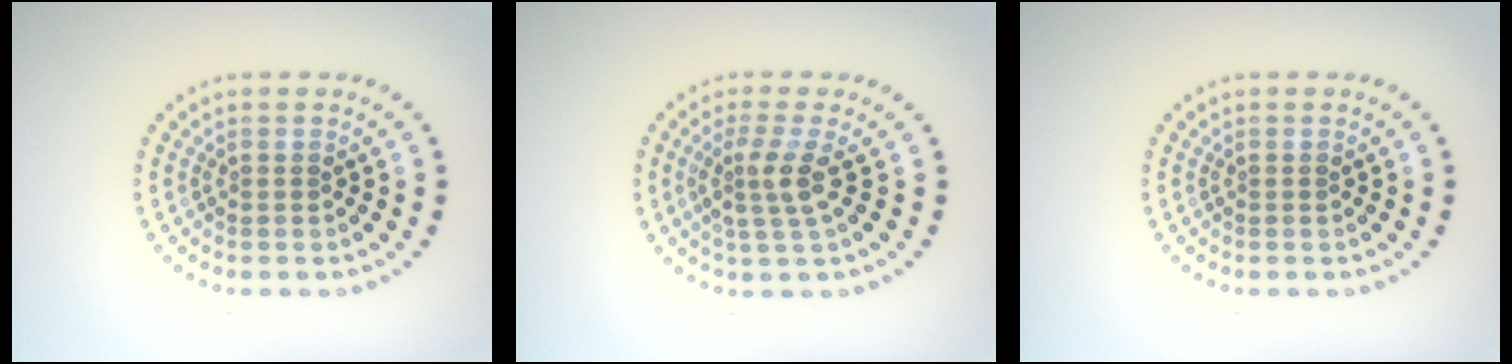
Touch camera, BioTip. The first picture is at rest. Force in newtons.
{"total": 2.7, "press": 2.1, "slide": 1.8}
{"total": 0.0}